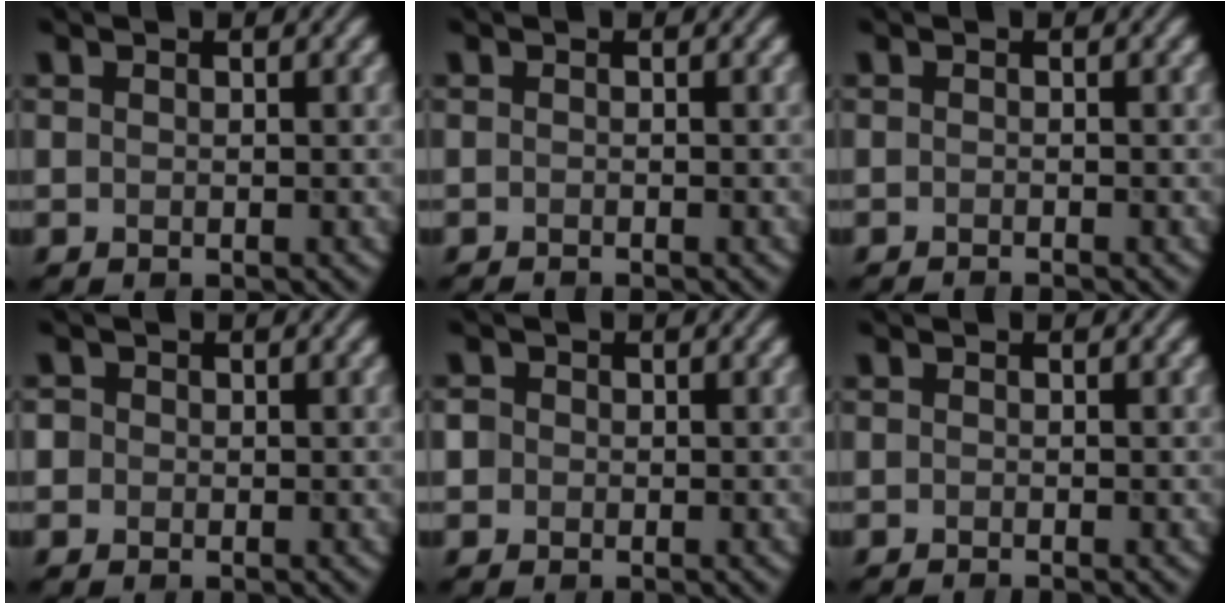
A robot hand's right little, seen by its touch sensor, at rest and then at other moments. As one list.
[{"total": 0.8, "force": [-0.7, 0.0, 0.2], "torque": [-0.001, -0.004, -0.015]}, {"total": 1.0, "force": [-0.8, 0.2, 0.5], "torque": [0.001, -0.004, -0.017]}, {"total": 1.1, "force": [0.1, 1.1, 0.3], "torque": [-0.001, 0.004, -0.008]}, {"total": 1.2, "force": [0.1, 1.2, 0.3], "torque": [-0.002, 0.005, -0.008]}, {"total": 0.7, "force": [-0.5, 0.1, 0.5], "torque": [-0.003, -0.006, -0.012]}]